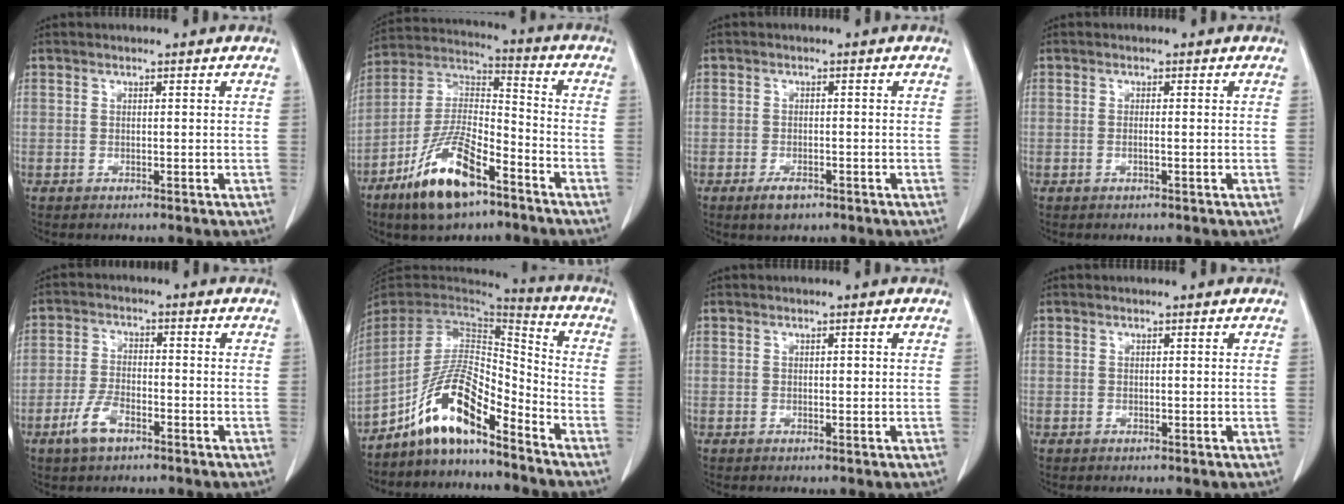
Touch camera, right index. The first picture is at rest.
{"total": 14.8, "force": [-8.9, 4.6, 10.9], "torque": [-0.220, -0.004, -0.161]}
{"total": 2.8, "force": [-1.8, 1.3, 1.7], "torque": [-0.031, -0.001, -0.024]}
{"total": 0.8, "force": [-0.2, -0.1, 0.8], "torque": [-0.015, 0.000, -0.004]}
{"total": 5.2, "force": [-3.1, 2.3, 3.5], "torque": [-0.078, -0.001, -0.057]}
{"total": 12.0, "force": [-8.4, 2.6, 8.1], "torque": [-0.157, 0.018, -0.153]}
{"total": 0.6, "force": [0.1, 0.3, 0.5], "torque": [-0.004, 0.001, 0.000]}
{"total": 0.0}